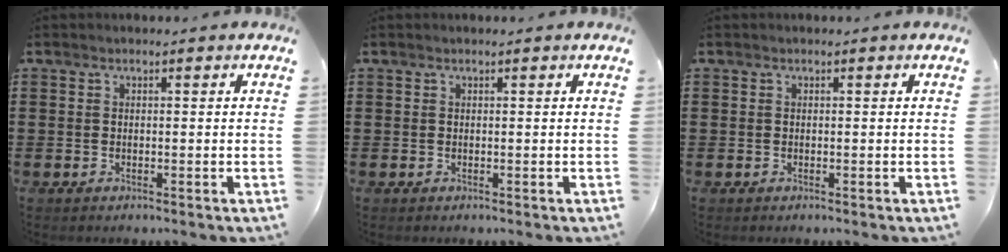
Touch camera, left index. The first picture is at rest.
{"total": 0.0}
{"total": 0.0}